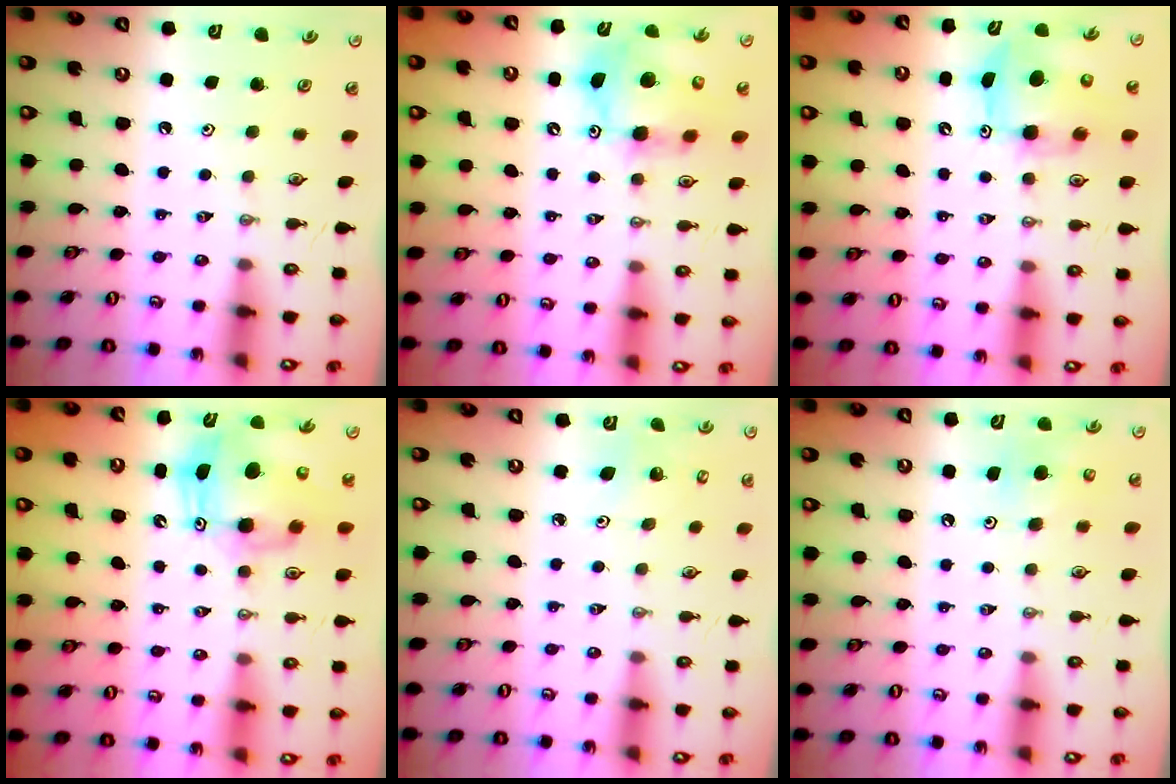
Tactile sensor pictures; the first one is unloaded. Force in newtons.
{"total": 12.3, "press": 12.2, "slide": 1.8}
{"total": 9.6, "press": 9.4, "slide": 1.9}
{"total": 11.5, "press": 11.2, "slide": 2.5}
{"total": 4.2, "press": 4.1, "slide": 0.9}
{"total": 7.0, "press": 6.8, "slide": 1.4}